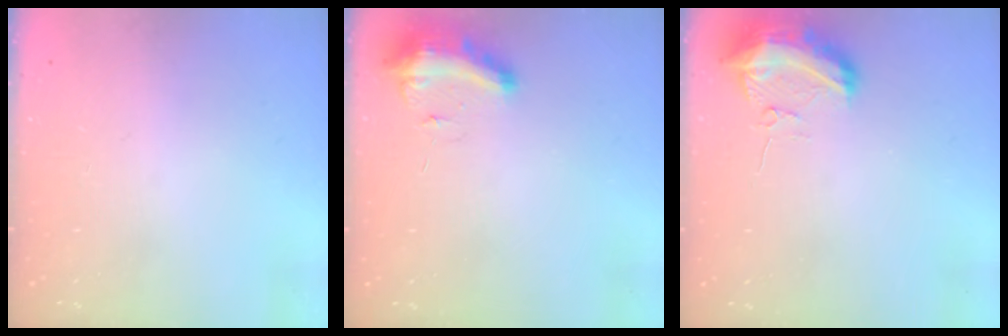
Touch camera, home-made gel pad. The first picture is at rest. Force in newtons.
{"total": 9.1, "press": 9.1, "slide": 1.0}
{"total": 10.0, "press": 10.0, "slide": 0.8}